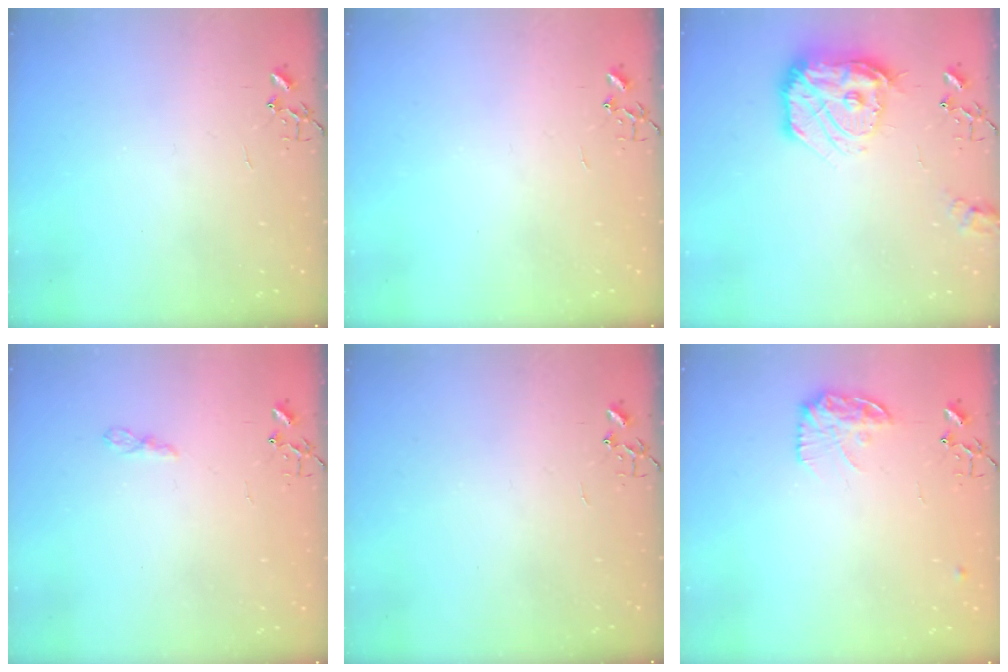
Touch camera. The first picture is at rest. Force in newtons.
{"total": 0.0}
{"total": 18.7, "press": 18.6, "slide": 1.8}
{"total": 4.8, "press": 4.7, "slide": 0.6}
{"total": 0.0}
{"total": 12.3, "press": 12.3, "slide": 0.5}